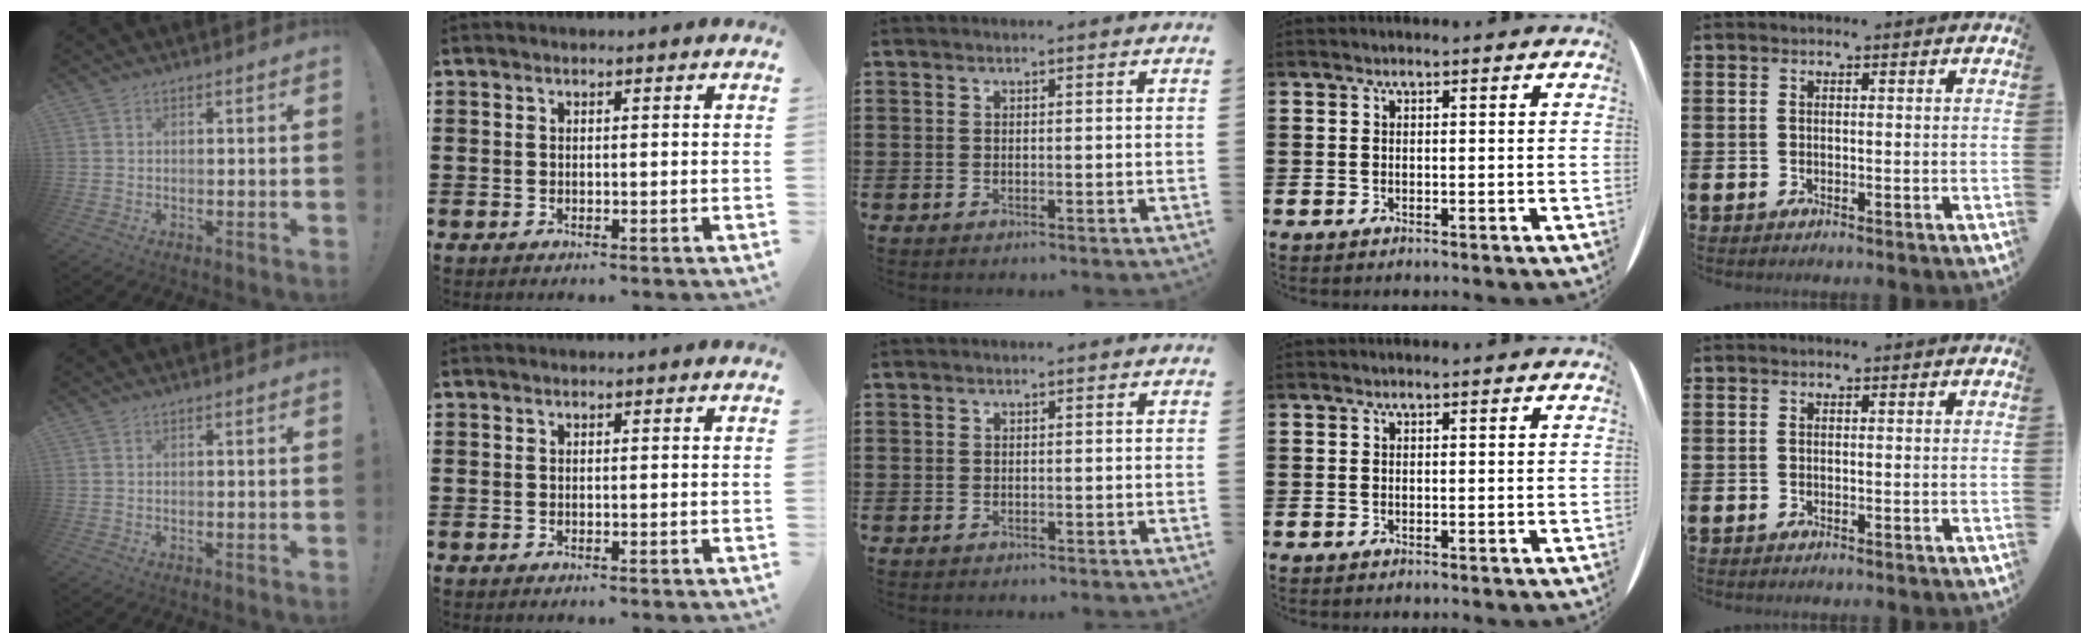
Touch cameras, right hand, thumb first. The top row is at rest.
{}